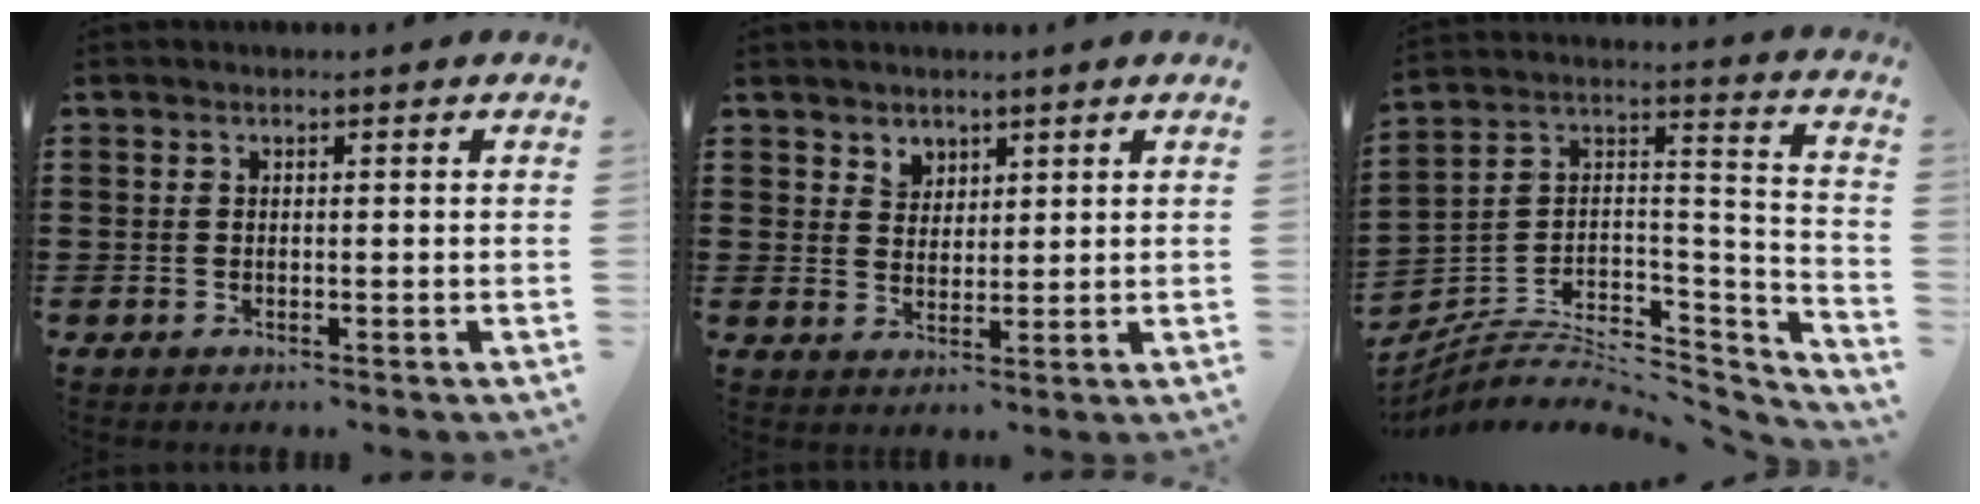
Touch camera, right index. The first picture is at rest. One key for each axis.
{"total": 3.0, "fx": 2.3, "fy": 1.9, "fz": 0.0, "tx": -0.010, "ty": 0.004, "tz": 0.047}
{"total": 6.3, "fx": -4.7, "fy": 3.2, "fz": 2.8, "tx": -0.063, "ty": -0.002, "tz": -0.092}